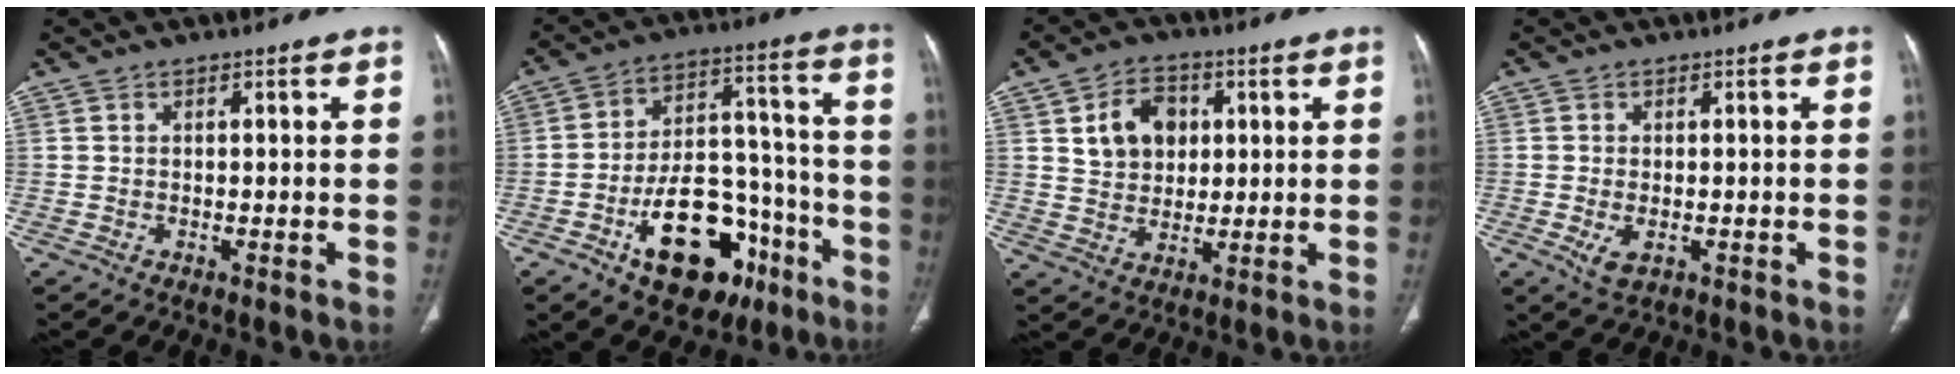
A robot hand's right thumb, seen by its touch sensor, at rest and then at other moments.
{"total": 19.8, "force": [-9.5, 11.6, 13.0], "torque": [-0.155, 0.076, -0.135]}
{"total": 9.2, "force": [2.8, 7.1, 5.2], "torque": [-0.053, -0.006, 0.050]}
{"total": 3.3, "force": [-0.9, 1.9, 2.5], "torque": [-0.050, -0.005, -0.009]}